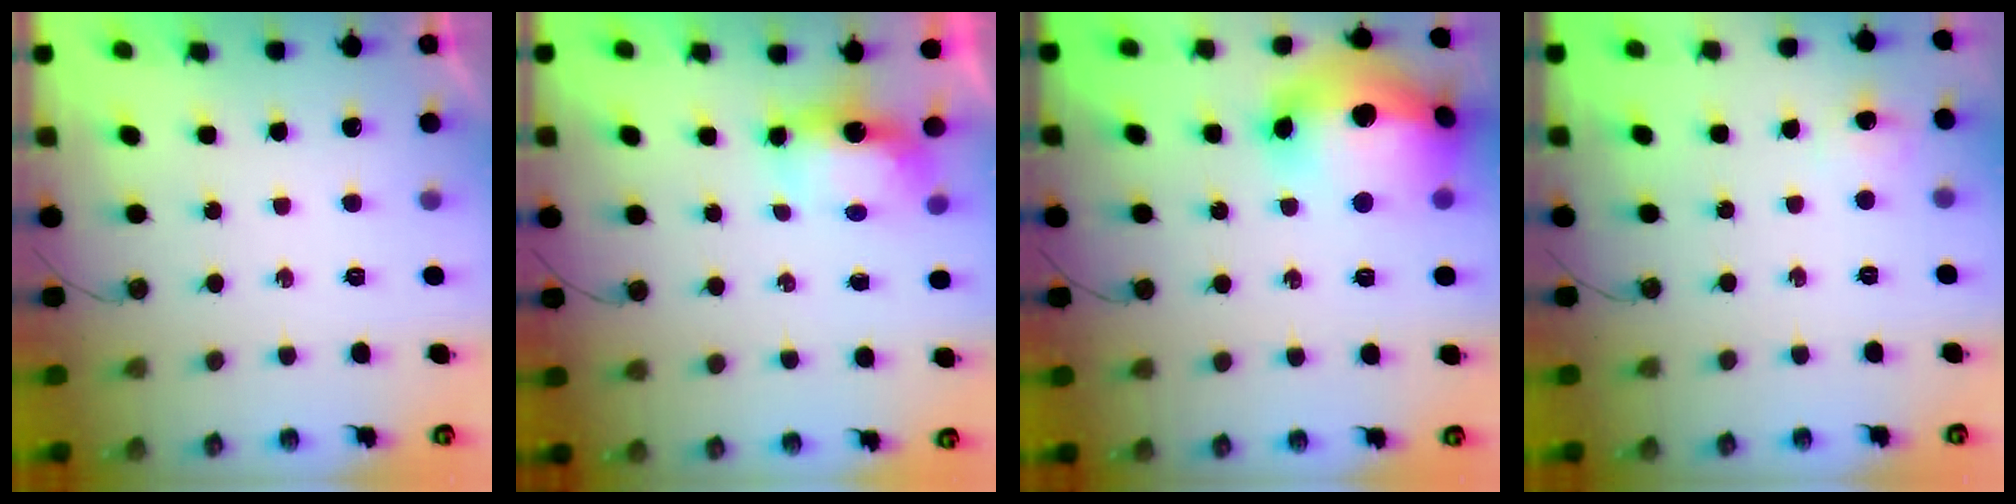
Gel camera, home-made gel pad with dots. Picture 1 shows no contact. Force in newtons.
{"total": 8.2, "press": 6.6, "slide": 4.9}
{"total": 24.8, "press": 23.6, "slide": 7.5}
{"total": 5.8, "press": 5.7, "slide": 0.6}